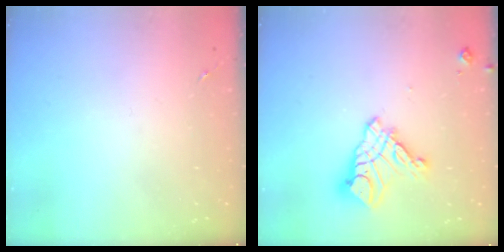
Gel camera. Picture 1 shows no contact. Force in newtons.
{"total": 13.1, "press": 13.0, "slide": 1.3}